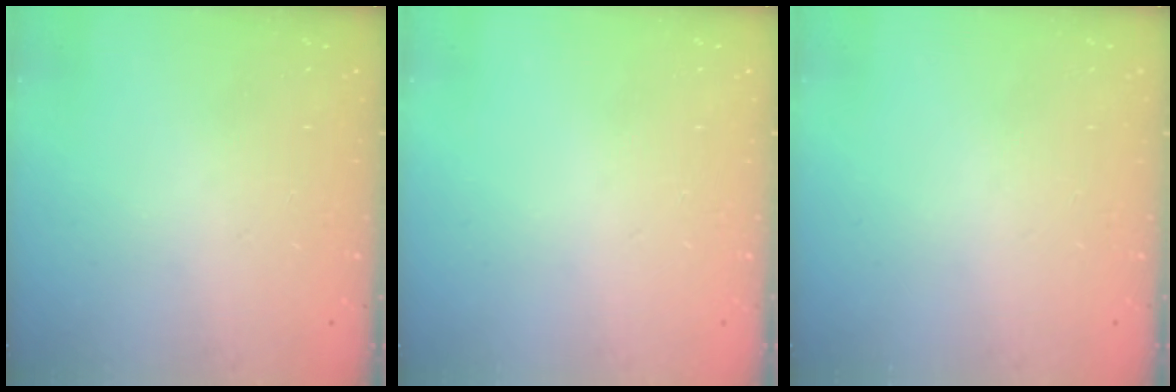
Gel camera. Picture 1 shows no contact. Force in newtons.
{"total": 0.0}
{"total": 0.0}